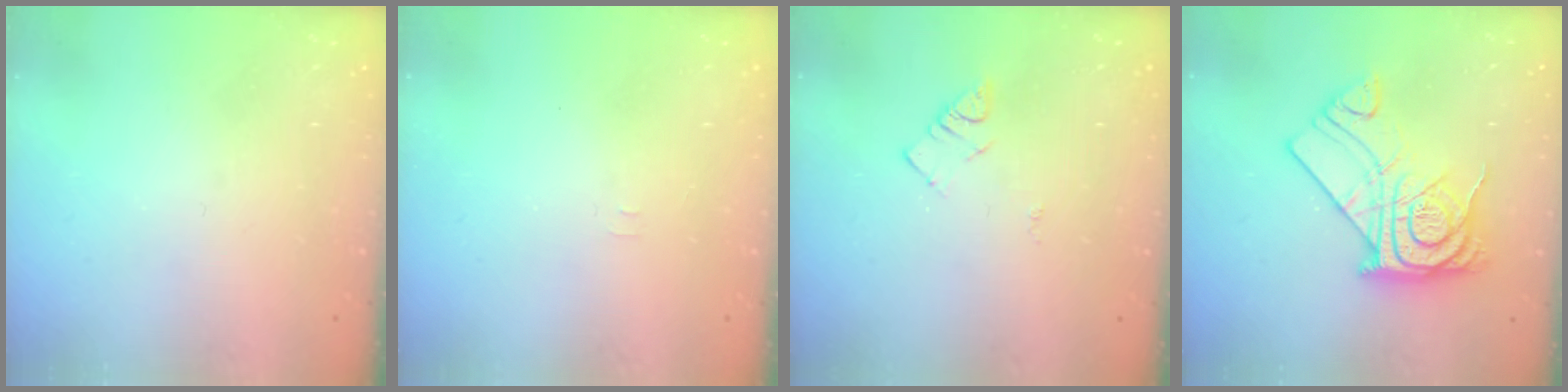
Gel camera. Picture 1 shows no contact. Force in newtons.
{"total": 3.4, "press": 3.3, "slide": 0.4}
{"total": 3.9, "press": 3.9, "slide": 0.5}
{"total": 15.9, "press": 15.9, "slide": 1.4}